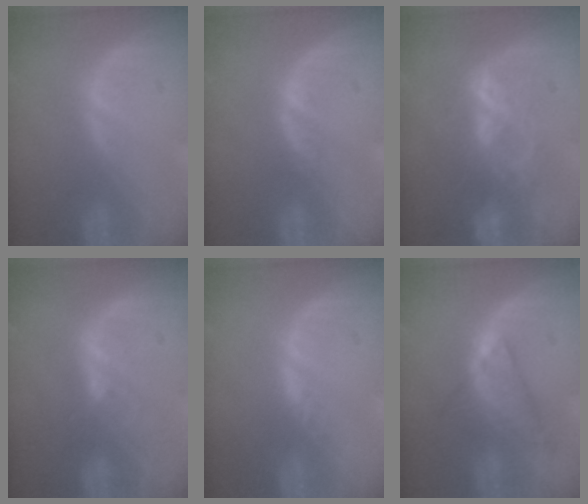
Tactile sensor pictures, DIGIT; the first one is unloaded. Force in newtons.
{"total": 0.8, "press": 0.7, "slide": 0.5}
{"total": 6.2, "press": 6.2, "slide": 0.8}
{"total": 2.0, "press": 2.0, "slide": 0.3}
{"total": 1.0, "press": 0.8, "slide": 0.6}
{"total": 7.5, "press": 6.2, "slide": 4.3}